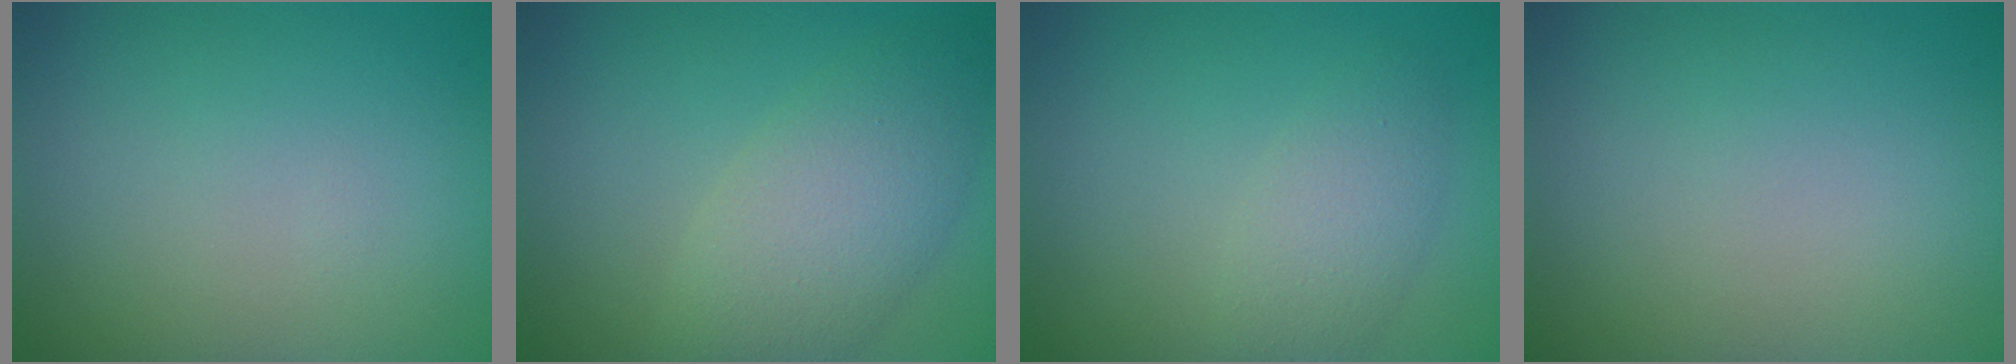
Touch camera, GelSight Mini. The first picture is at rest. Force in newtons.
{"total": 5.7, "press": 5.7, "slide": 0.3}
{"total": 2.9, "press": 2.9, "slide": 0.1}
{"total": 0.0}